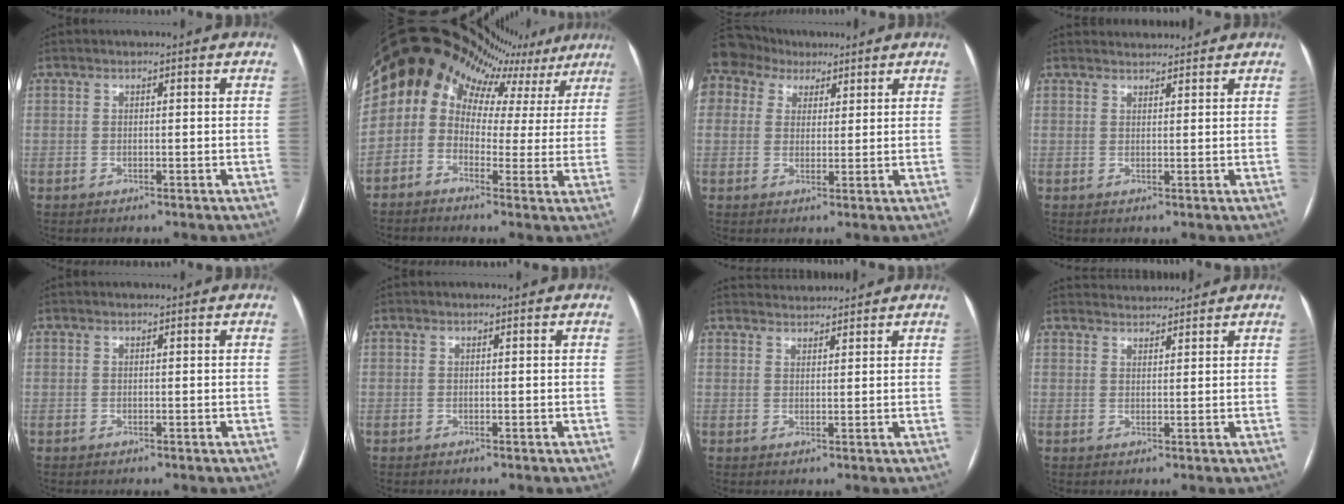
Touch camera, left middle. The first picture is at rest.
{"total": 21.4, "force": [14.9, 13.6, 7.3], "torque": [-0.161, 0.105, 0.179]}
{"total": 9.9, "force": [6.5, 7.1, 2.2], "torque": [-0.058, 0.048, 0.123]}
{"total": 4.1, "force": [4.0, 0.7, 0.3], "torque": [-0.008, 0.025, 0.058]}
{"total": 0.0}
{"total": 0.0}
{"total": 4.1, "force": [4.1, 0.4, 0.1], "torque": [-0.009, 0.025, 0.068]}
{"total": 4.5, "force": [4.5, 0.4, 0.3], "torque": [-0.011, 0.026, 0.071]}